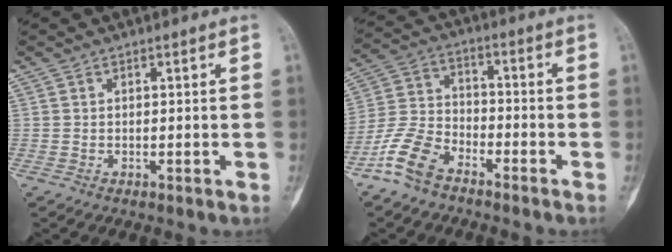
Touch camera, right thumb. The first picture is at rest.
{"total": 9.4, "force": [-6.6, 4.6, 4.9], "torque": [-0.106, 0.035, -0.142]}